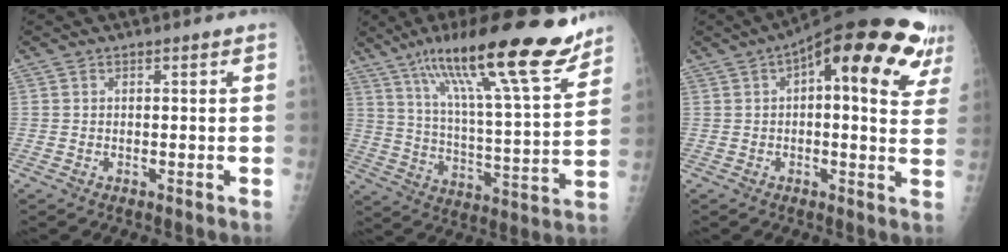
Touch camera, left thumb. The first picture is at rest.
{"total": 24.7, "force": [16.8, 4.2, 17.6], "torque": [-0.267, -0.058, 0.274]}
{"total": 22.4, "force": [9.8, 7.5, 18.7], "torque": [-0.242, 0.014, 0.124]}